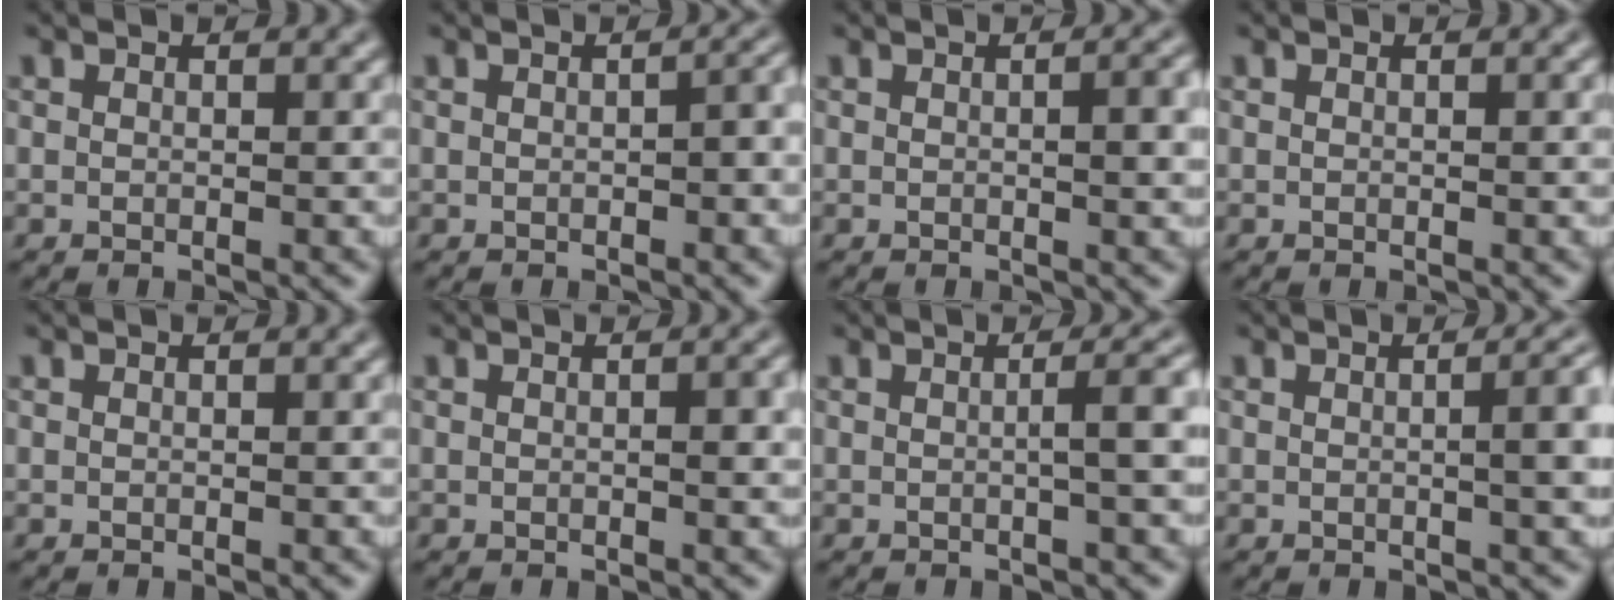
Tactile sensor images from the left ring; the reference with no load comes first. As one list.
[{"total": 1.8, "force": [-0.3, 0.6, 1.7], "torque": [-0.022, 0.005, 0.000]}, {"total": 2.3, "force": [0.1, 0.5, 2.2], "torque": [-0.031, 0.002, 0.001]}, {"total": 0.0}, {"total": 0.0}, {"total": 1.3, "force": [0.0, 0.3, 1.3], "torque": [-0.019, 0.000, 0.002]}, {"total": 2.8, "force": [0.1, 0.7, 2.7], "torque": [-0.031, 0.011, -0.004]}, {"total": 5.4, "force": [0.3, 2.1, 4.9], "torque": [-0.033, 0.014, 0.003]}]